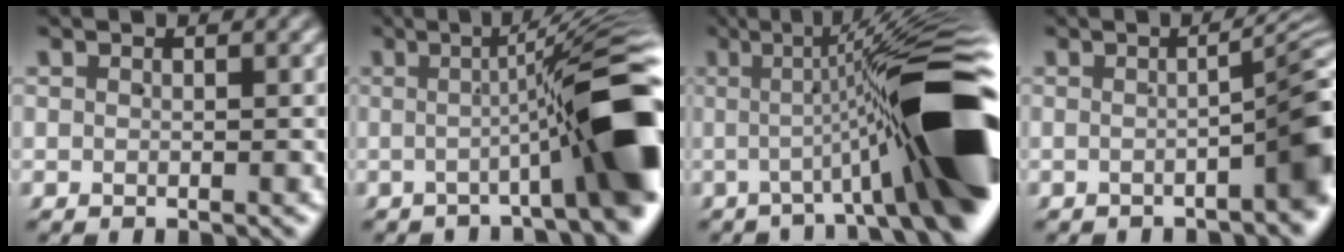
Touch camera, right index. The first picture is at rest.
{"total": 10.6, "force": [-2.0, 1.4, 10.3], "torque": [-0.119, 0.025, -0.039]}
{"total": 14.4, "force": [-2.1, 2.7, 14.0], "torque": [-0.169, 0.025, -0.043]}
{"total": 5.9, "force": [-1.6, 1.6, 5.5], "torque": [-0.052, 0.022, -0.034]}